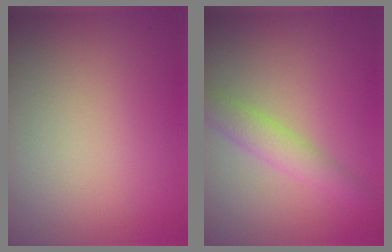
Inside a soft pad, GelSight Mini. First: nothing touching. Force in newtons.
{"total": 2.9, "press": 2.9, "slide": 0.1}